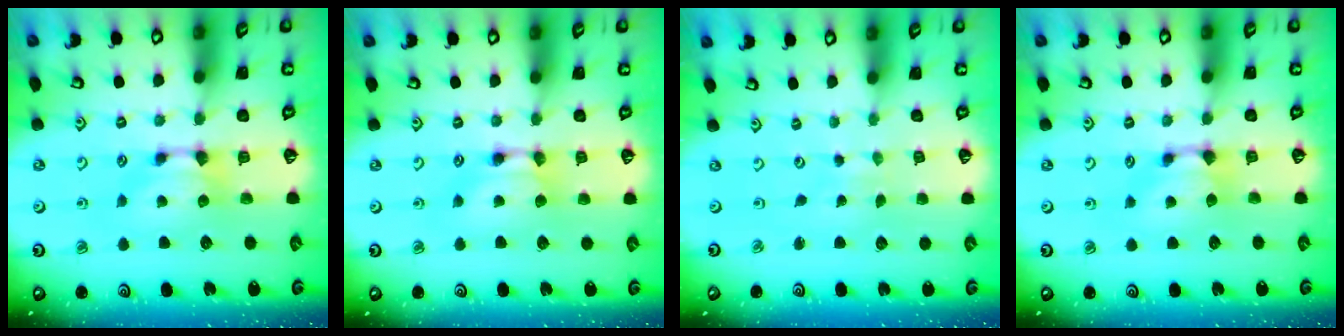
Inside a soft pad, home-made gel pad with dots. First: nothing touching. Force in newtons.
{"total": 1.7, "press": 1.7, "slide": 0.2}
{"total": 6.1, "press": 6.1, "slide": 0.3}
{"total": 0.6, "press": 0.2, "slide": 0.5}